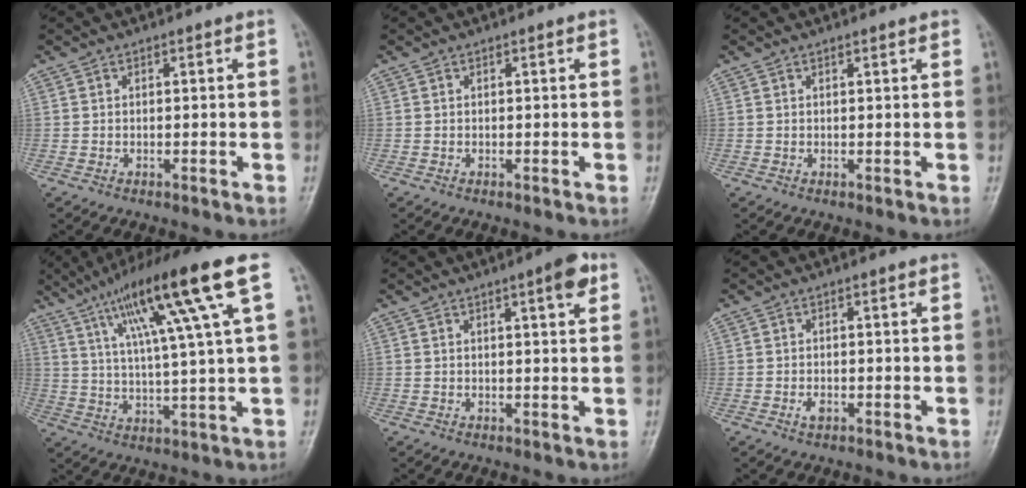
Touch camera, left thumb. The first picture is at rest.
{"total": 0.0}
{"total": 0.8, "force": [0.6, 0.1, 0.5], "torque": [-0.005, -0.001, 0.007]}
{"total": 18.3, "force": [8.2, 1.4, 16.3], "torque": [-0.270, -0.003, 0.132]}
{"total": 4.4, "force": [2.2, 0.8, 3.7], "torque": [-0.049, -0.007, 0.028]}
{"total": 1.5, "force": [-0.4, 0.8, 1.2], "torque": [-0.019, 0.003, -0.006]}